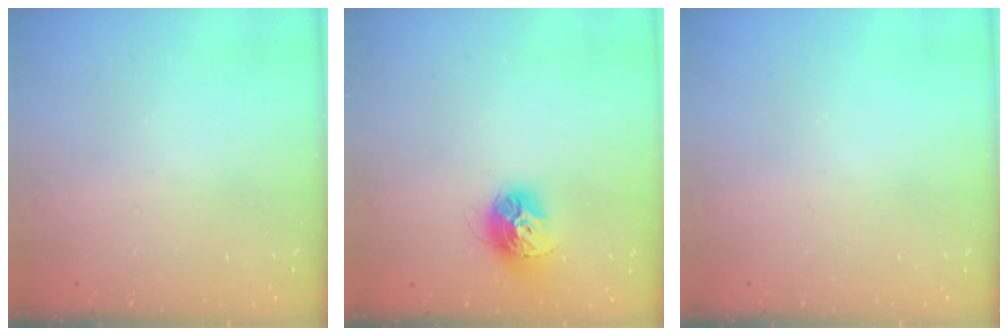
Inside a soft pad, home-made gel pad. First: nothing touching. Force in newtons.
{"total": 12.2, "press": 12.1, "slide": 1.0}
{"total": 0.0}